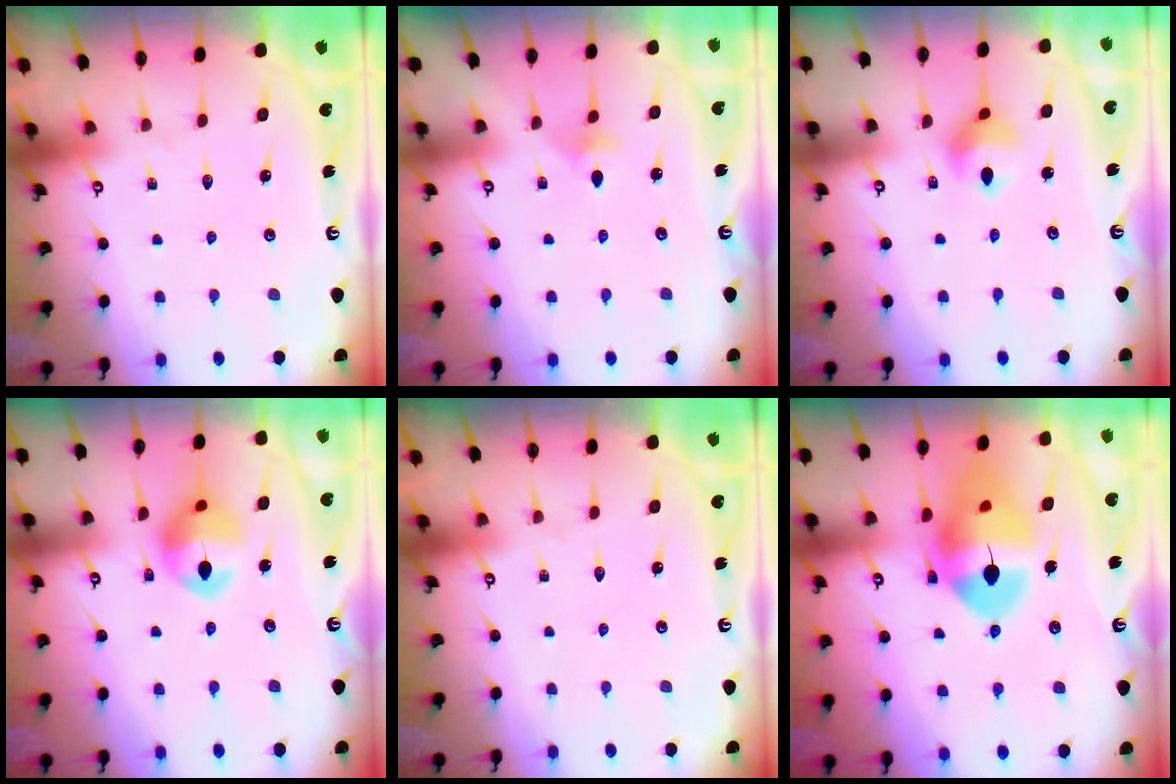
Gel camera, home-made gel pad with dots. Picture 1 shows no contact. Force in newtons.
{"total": 4.5, "press": 4.4, "slide": 1.0}
{"total": 8.8, "press": 8.5, "slide": 2.2}
{"total": 12.8, "press": 12.7, "slide": 1.3}
{"total": 0.0}
{"total": 16.1, "press": 16.0, "slide": 1.7}